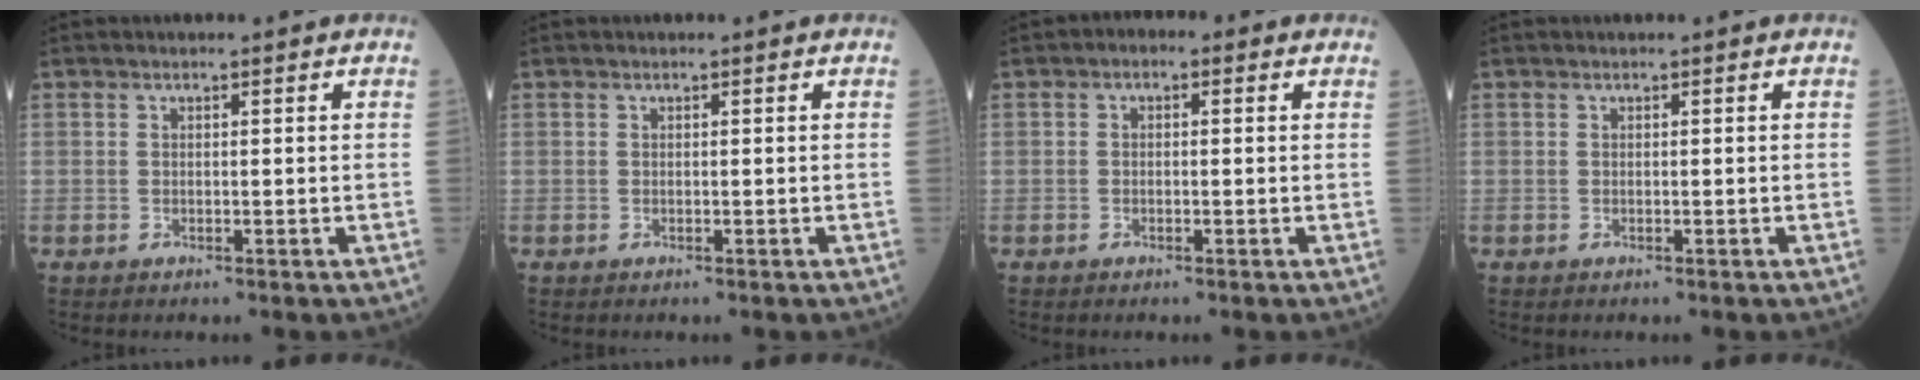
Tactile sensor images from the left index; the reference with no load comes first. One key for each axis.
{"total": 0.0}
{"total": 1.9, "fx": 0.4, "fy": 1.1, "fz": 1.5, "tx": -0.019, "ty": 0.010, "tz": -0.005}
{"total": 0.0}